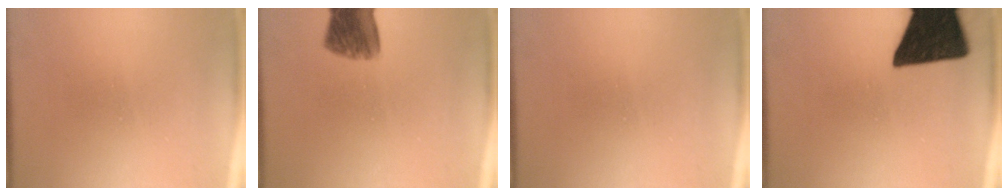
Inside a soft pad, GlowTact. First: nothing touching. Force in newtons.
{"total": 7.5}
{"total": 0.0}
{"total": 18.6}